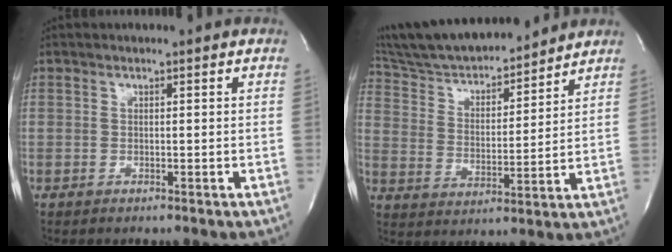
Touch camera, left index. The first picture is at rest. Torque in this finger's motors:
{"motor_torque": [0.06, -0.22, 0.51, 0.07]}